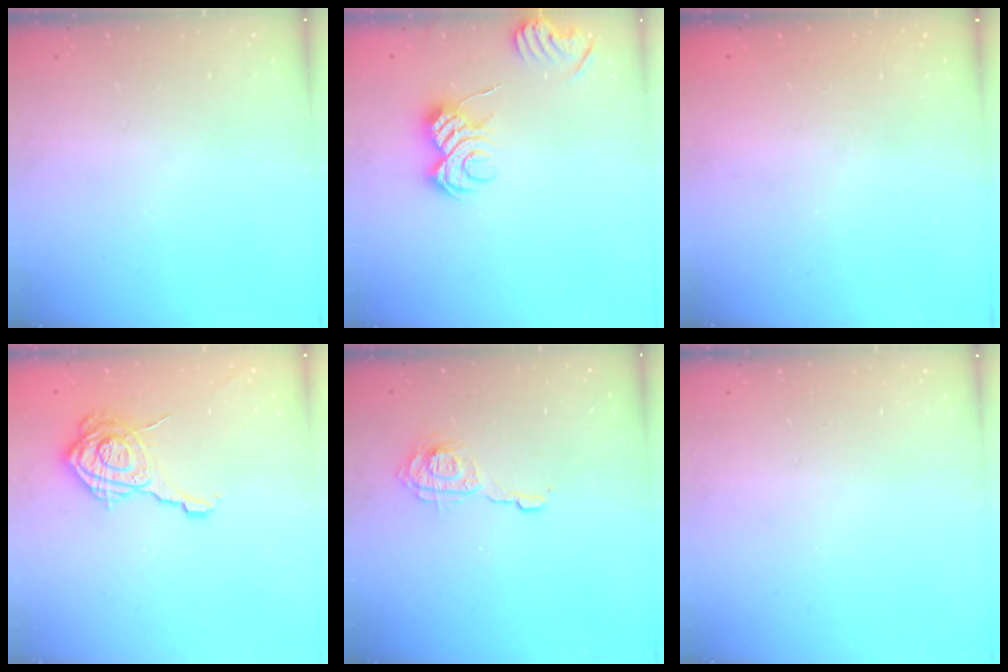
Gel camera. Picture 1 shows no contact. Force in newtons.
{"total": 10.3, "press": 10.3, "slide": 0.7}
{"total": 2.3, "press": 2.1, "slide": 0.8}
{"total": 16.1, "press": 16.1, "slide": 0.5}
{"total": 9.5, "press": 9.4, "slide": 0.6}
{"total": 0.0}